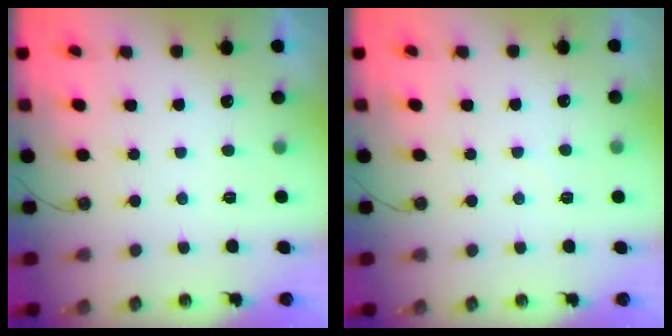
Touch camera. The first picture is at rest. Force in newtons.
{"total": 6.7, "press": 6.7, "slide": 0.7}